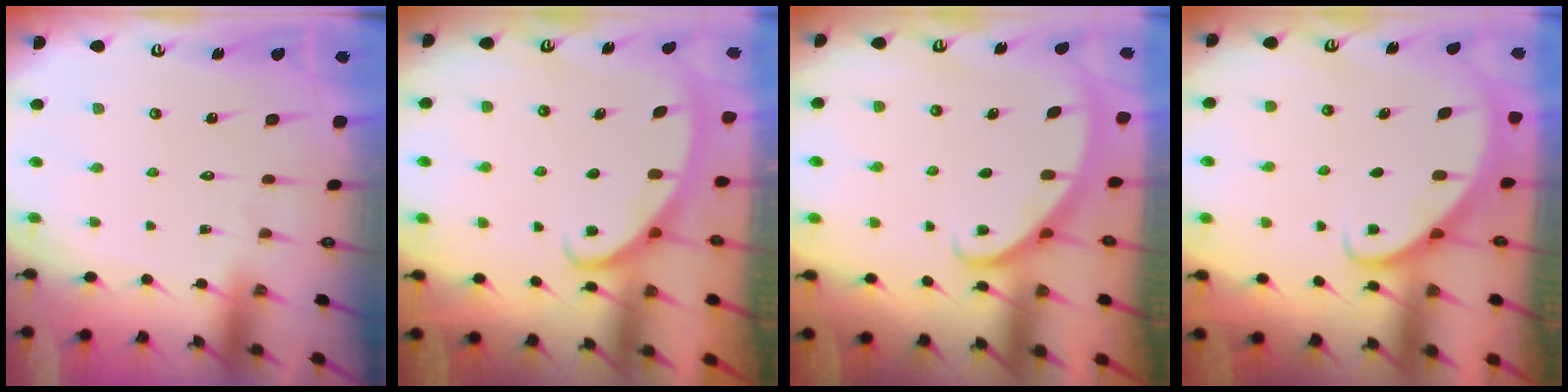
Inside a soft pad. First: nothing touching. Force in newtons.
{"total": 2.8, "press": 2.8, "slide": 0.4}
{"total": 2.8, "press": 2.8, "slide": 0.1}
{"total": 2.6, "press": 2.6, "slide": 0.2}